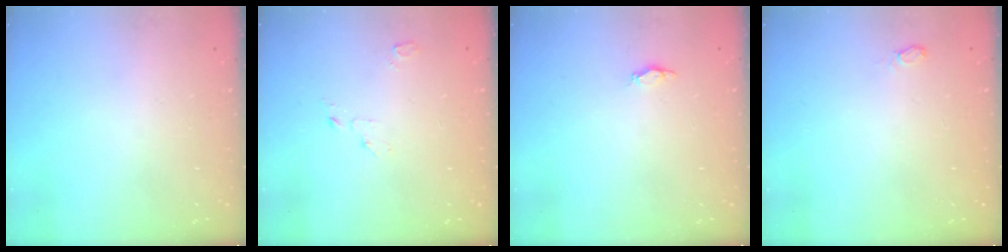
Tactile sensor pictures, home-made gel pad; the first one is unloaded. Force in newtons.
{"total": 2.6, "press": 2.6, "slide": 0.2}
{"total": 4.0, "press": 3.7, "slide": 1.6}
{"total": 4.5, "press": 4.3, "slide": 1.2}